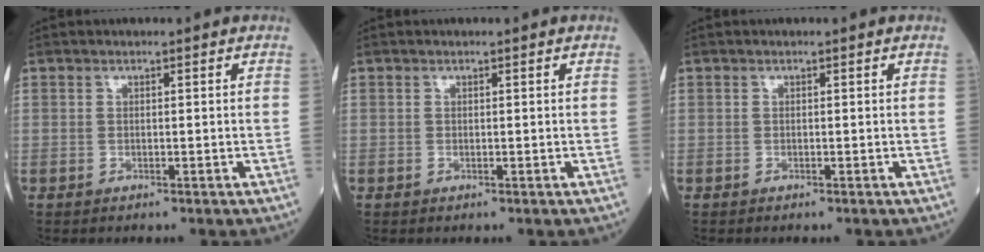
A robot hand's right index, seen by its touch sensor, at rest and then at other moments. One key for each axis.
{"total": 0.0}
{"total": 0.0}